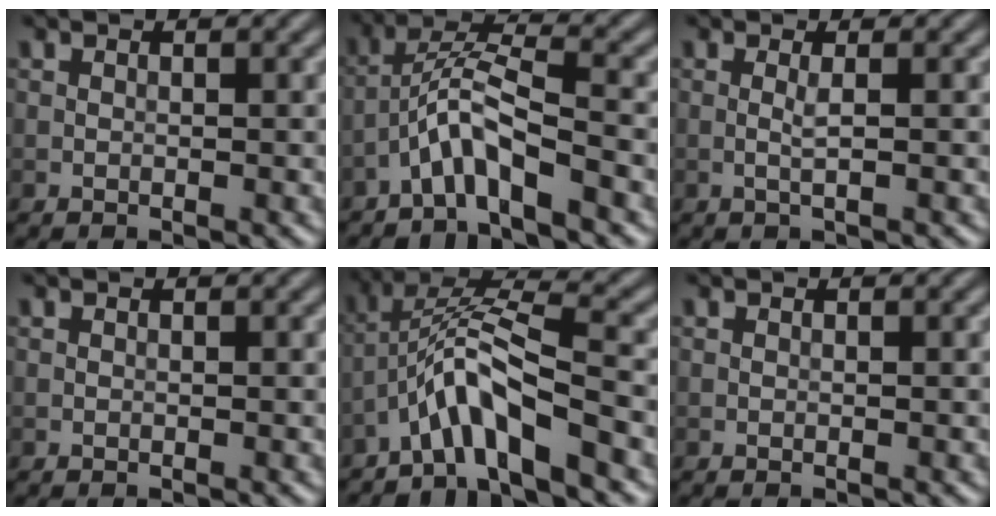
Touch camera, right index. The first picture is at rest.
{"total": 4.7, "force": [-3.0, 0.5, 3.6], "torque": [-0.070, 0.014, -0.062]}
{"total": 1.1, "force": [0.0, 0.1, 1.1], "torque": [-0.022, -0.001, -0.003]}
{"total": 0.0}
{"total": 6.2, "force": [-3.6, 1.0, 4.9], "torque": [-0.094, 0.017, -0.071]}
{"total": 0.0}